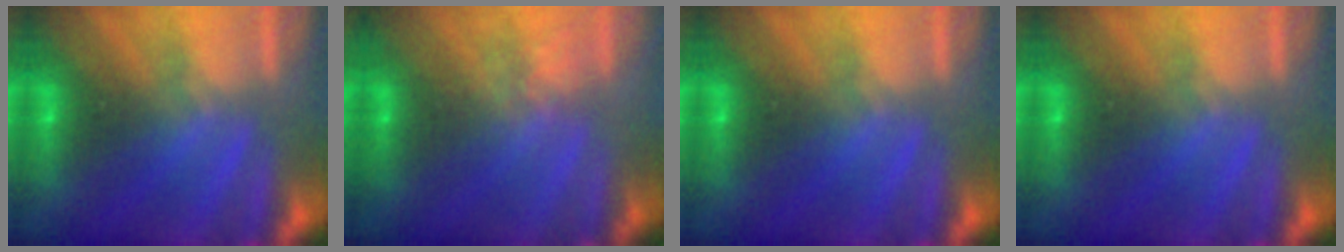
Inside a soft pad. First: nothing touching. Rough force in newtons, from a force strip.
{"total": 2.1}
{"total": 0.0}
{"total": 0.0}